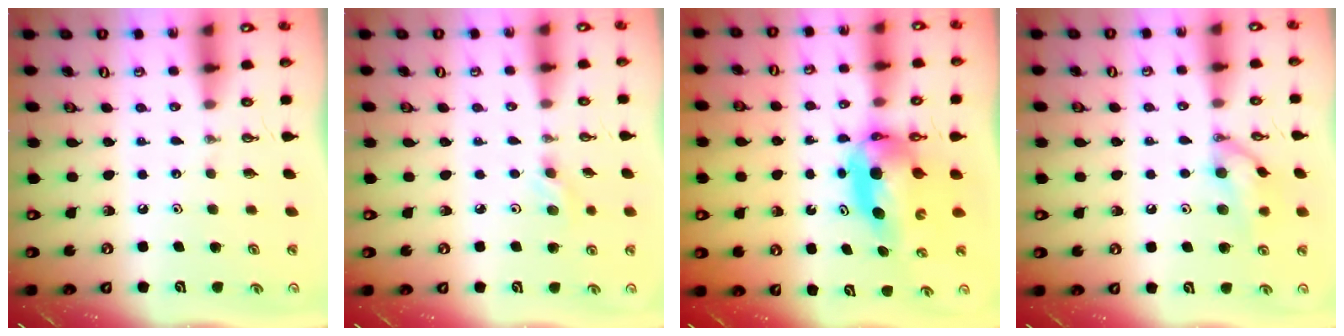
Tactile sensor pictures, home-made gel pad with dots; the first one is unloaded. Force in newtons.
{"total": 4.8, "press": 4.7, "slide": 0.9}
{"total": 7.2, "press": 6.7, "slide": 2.7}
{"total": 11.6, "press": 11.4, "slide": 1.7}